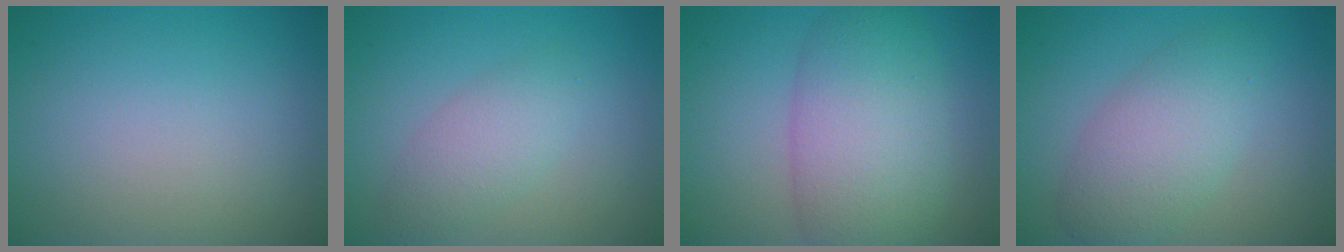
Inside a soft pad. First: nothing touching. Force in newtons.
{"total": 2.8, "press": 2.8, "slide": 0.2}
{"total": 8.1, "press": 8.1, "slide": 0.4}
{"total": 5.0, "press": 5.0, "slide": 0.1}